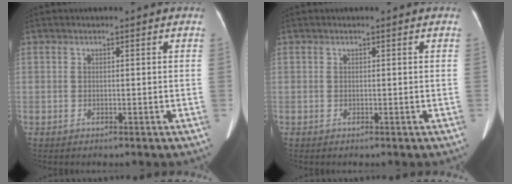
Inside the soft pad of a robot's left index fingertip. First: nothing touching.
{"total": 0.0}